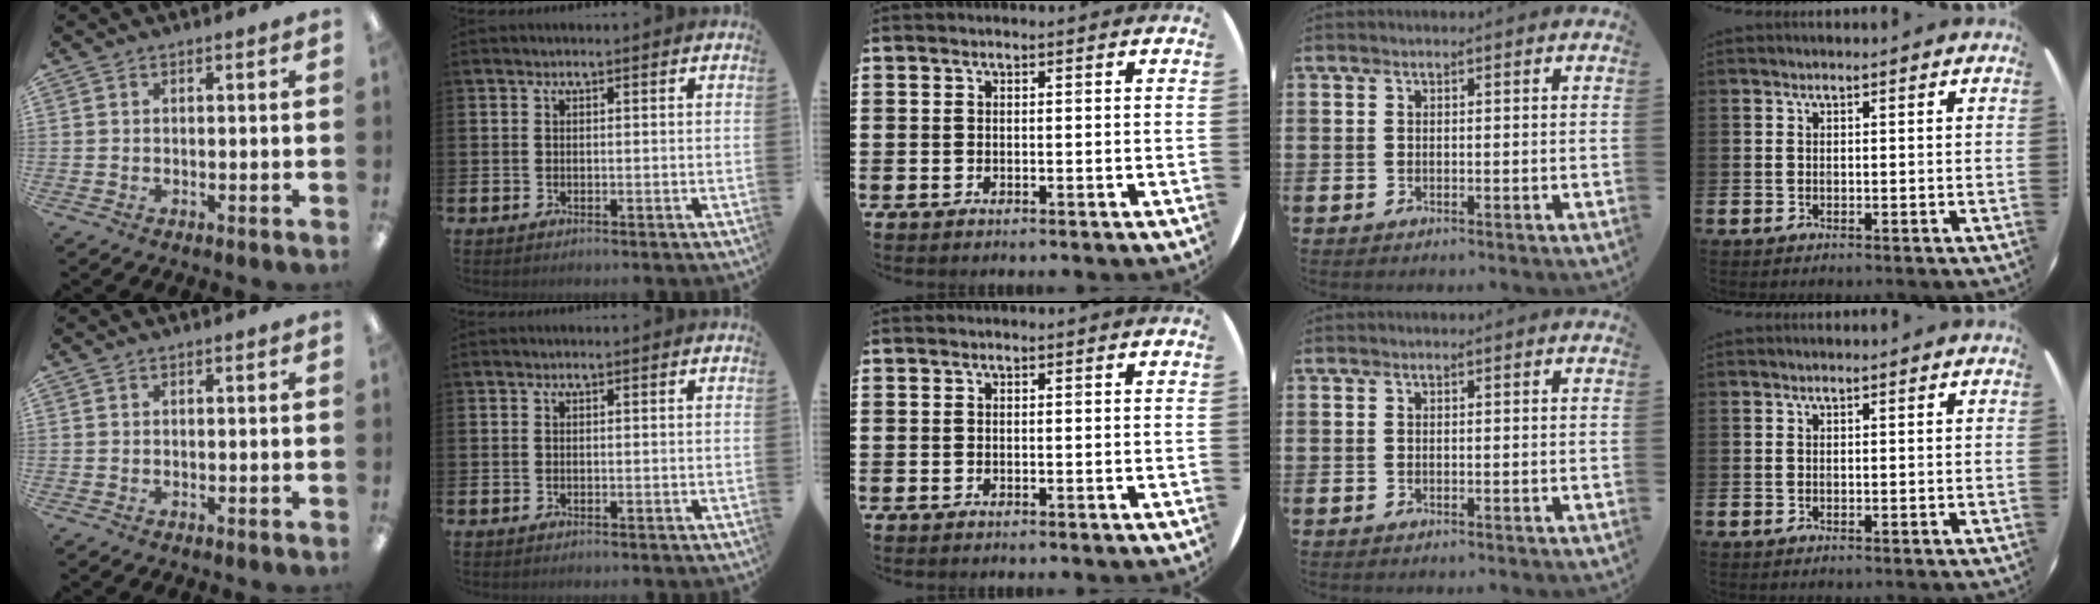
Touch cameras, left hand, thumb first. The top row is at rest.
{}